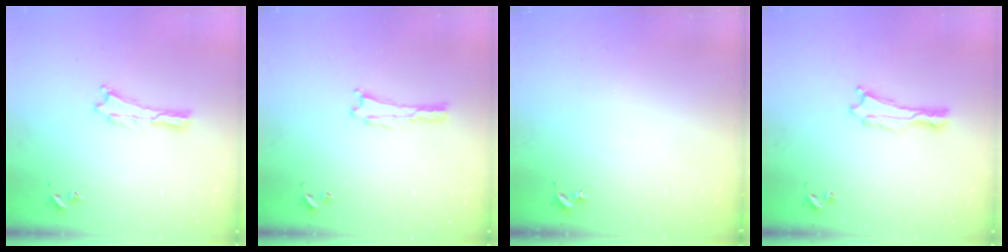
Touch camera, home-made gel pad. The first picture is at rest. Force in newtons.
{"total": 0.0}
{"total": 0.0}
{"total": 0.0}